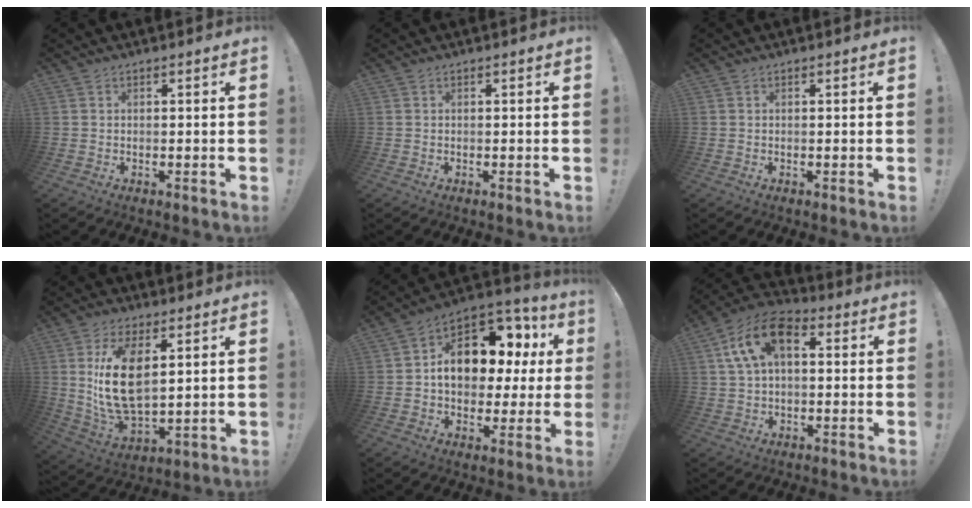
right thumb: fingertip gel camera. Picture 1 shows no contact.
{"total": 0.0}
{"total": 0.0}
{"total": 15.4, "force": [4.7, 7.8, 12.4], "torque": [-0.241, -0.023, 0.081]}
{"total": 15.2, "force": [3.0, 10.6, 10.5], "torque": [-0.146, -0.014, 0.057]}
{"total": 14.1, "force": [4.7, 9.2, 9.6], "torque": [-0.169, 0.003, 0.092]}